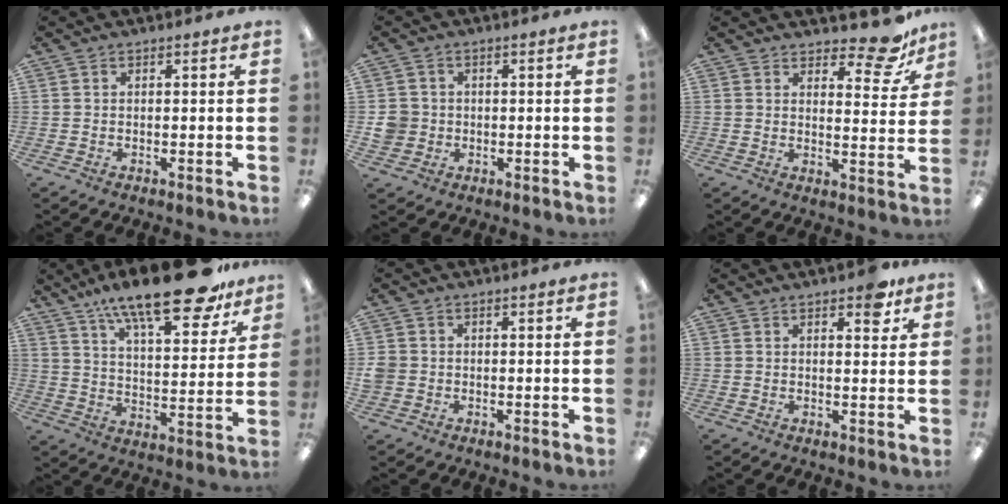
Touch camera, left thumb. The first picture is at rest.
{"total": 4.8, "force": [-0.3, 4.7, 1.1], "torque": [-0.025, 0.008, -0.005]}
{"total": 9.5, "force": [7.4, 3.4, 4.8], "torque": [-0.043, -0.053, 0.124]}
{"total": 20.9, "force": [15.6, 6.2, 12.5], "torque": [-0.190, -0.100, 0.257]}
{"total": 2.7, "force": [-0.4, 2.6, 0.6], "torque": [-0.010, 0.005, -0.008]}
{"total": 4.7, "force": [3.2, 2.1, 2.8], "torque": [-0.023, -0.014, 0.048]}